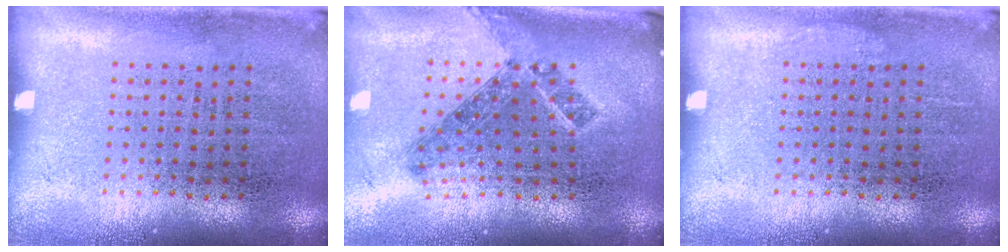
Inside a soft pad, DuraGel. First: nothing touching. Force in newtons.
{"total": 1.0, "press": 0.9, "slide": 0.6}
{"total": 0.5, "press": 0.5, "slide": 0.1}